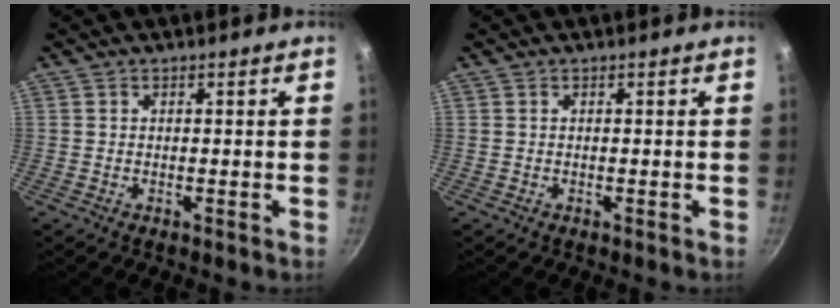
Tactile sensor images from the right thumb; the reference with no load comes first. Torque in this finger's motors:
{"motor_torque": [-0.16, 0.08, -0.44, 0.37, -0.04]}